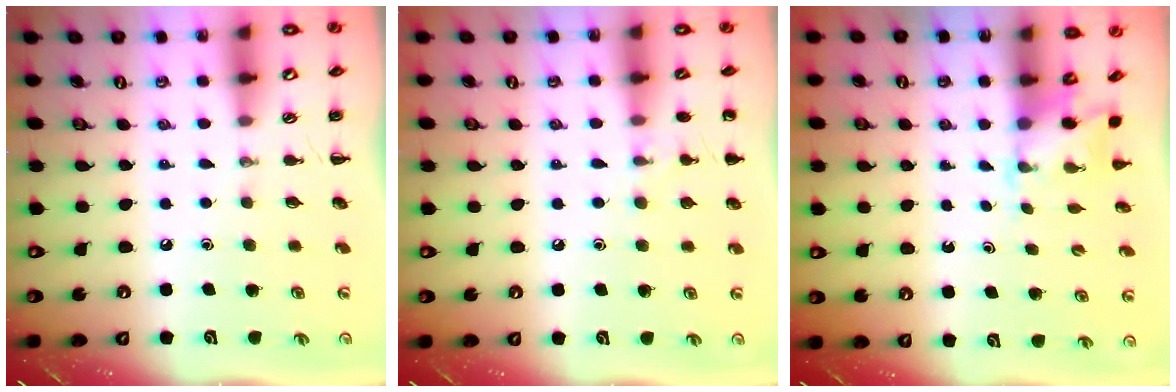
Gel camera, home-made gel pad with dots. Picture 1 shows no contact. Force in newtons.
{"total": 6.0, "press": 5.8, "slide": 1.7}
{"total": 1.7, "press": 1.6, "slide": 0.5}